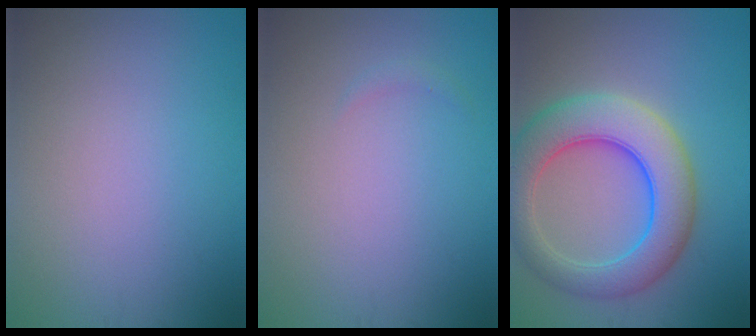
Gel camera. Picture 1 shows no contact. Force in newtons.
{"total": 0.5, "press": 0.5, "slide": 0.0}
{"total": 8.0, "press": 8.0, "slide": 0.4}